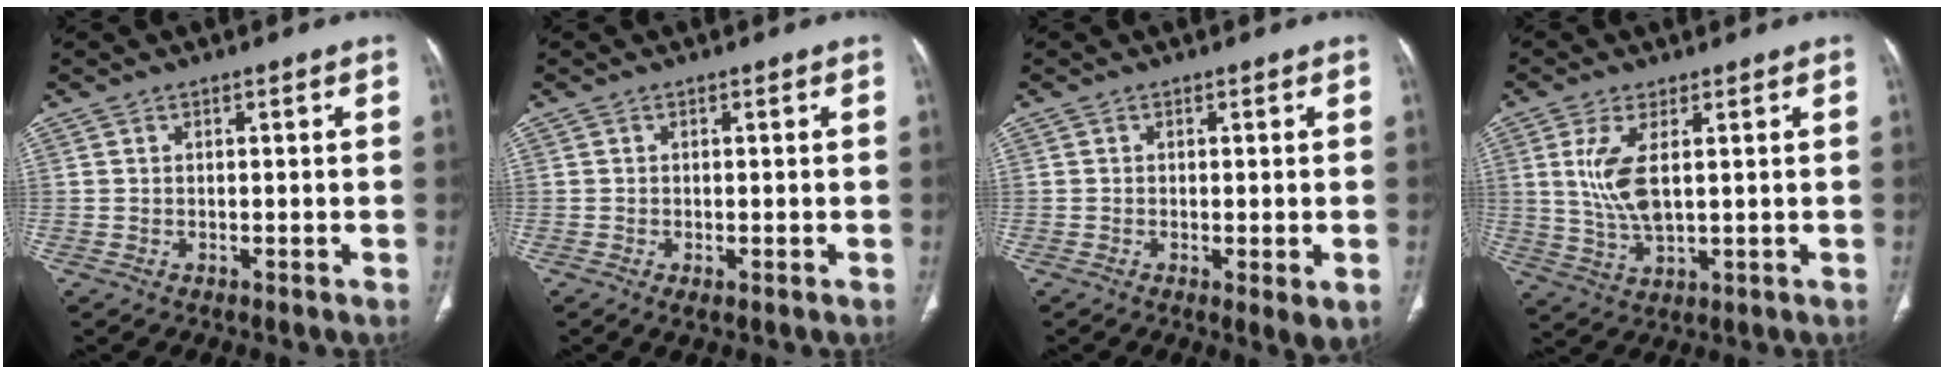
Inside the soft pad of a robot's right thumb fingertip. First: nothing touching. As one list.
[{"total": 1.5, "force": [-0.6, 0.7, 1.2], "torque": [-0.024, -0.003, -0.006]}, {"total": 3.4, "force": [-0.7, 0.8, 3.2], "torque": [-0.052, -0.013, -0.011]}, {"total": 7.9, "force": [1.7, 3.1, 7.1], "torque": [-0.161, -0.017, 0.042]}]